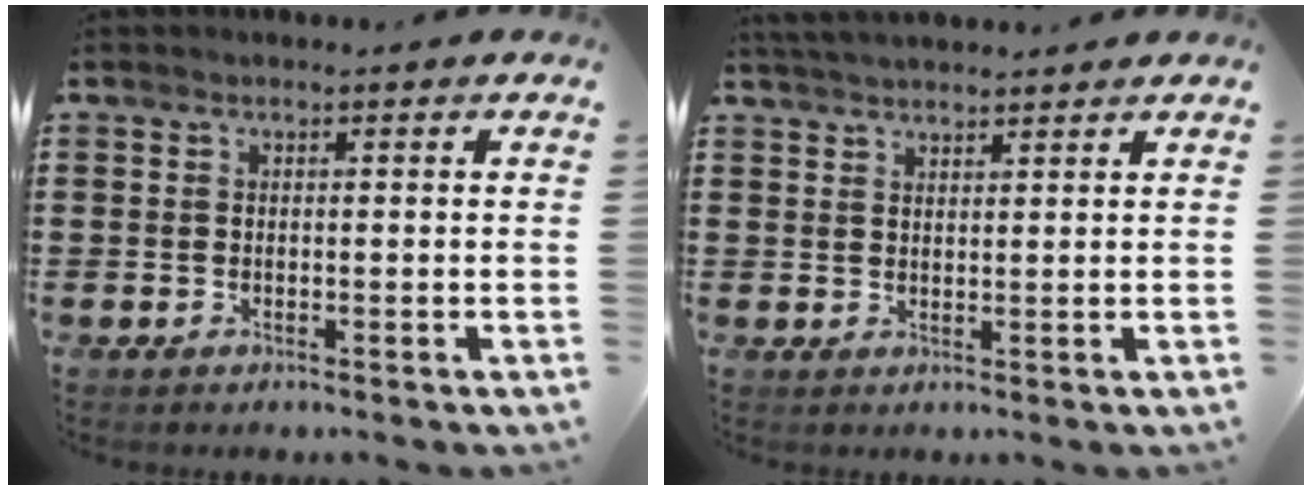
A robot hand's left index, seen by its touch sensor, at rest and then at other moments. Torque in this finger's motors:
{"motor_torque": [0.18, 0.13, 0.40, 0.05]}